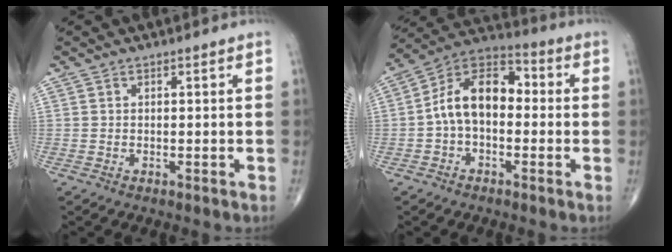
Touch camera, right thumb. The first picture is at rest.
{"total": 12.6, "force": [-0.5, 7.9, 9.8], "torque": [-0.151, 0.041, -0.026]}